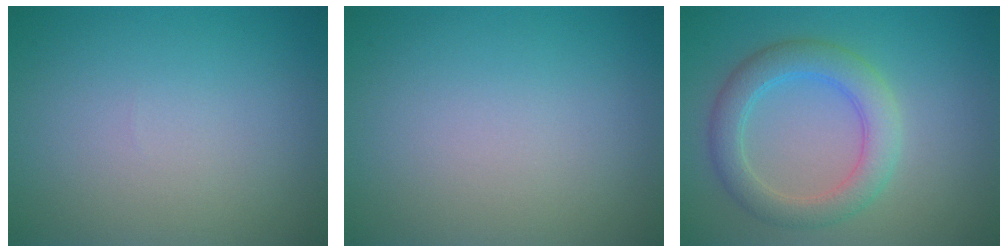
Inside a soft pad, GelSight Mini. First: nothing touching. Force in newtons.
{"total": 0.0}
{"total": 4.2, "press": 4.2, "slide": 0.3}